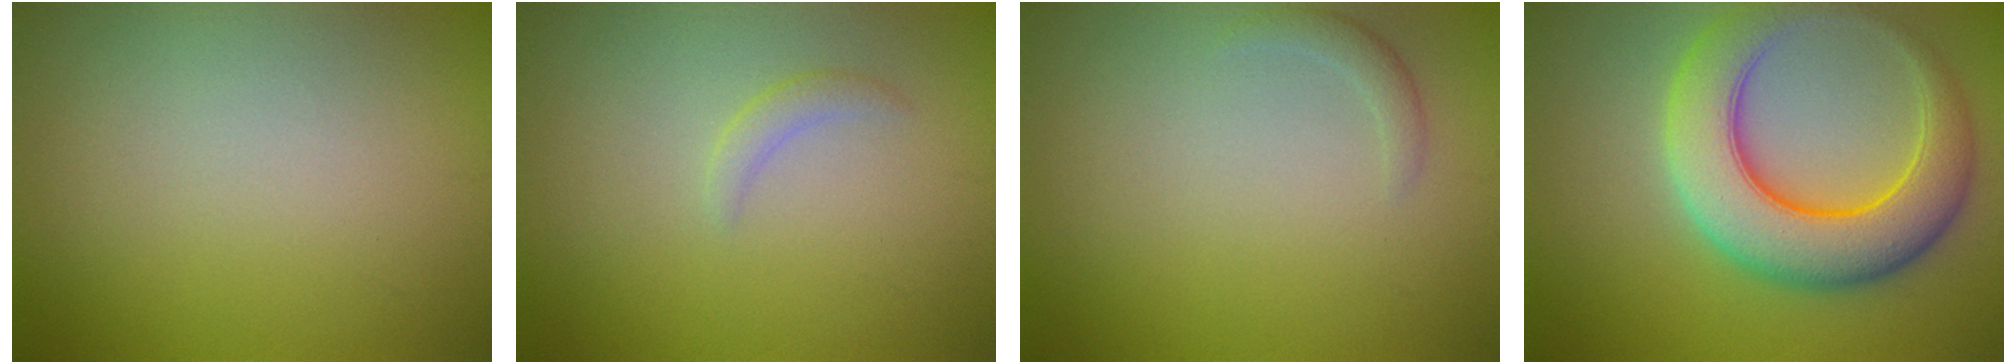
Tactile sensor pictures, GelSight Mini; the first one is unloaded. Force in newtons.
{"total": 1.0, "press": 1.0, "slide": 0.0}
{"total": 1.0, "press": 1.0, "slide": 0.0}
{"total": 8.4, "press": 8.4, "slide": 0.2}